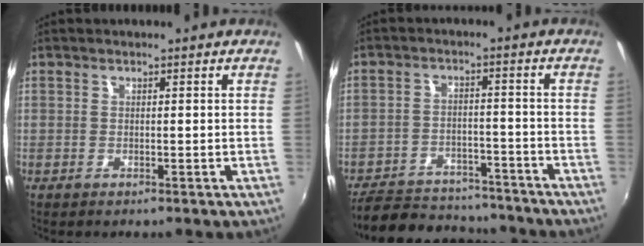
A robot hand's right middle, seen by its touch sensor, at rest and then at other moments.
{"total": 17.2, "force": [-14.9, 5.8, 6.2], "torque": [-0.142, 0.002, -0.208]}